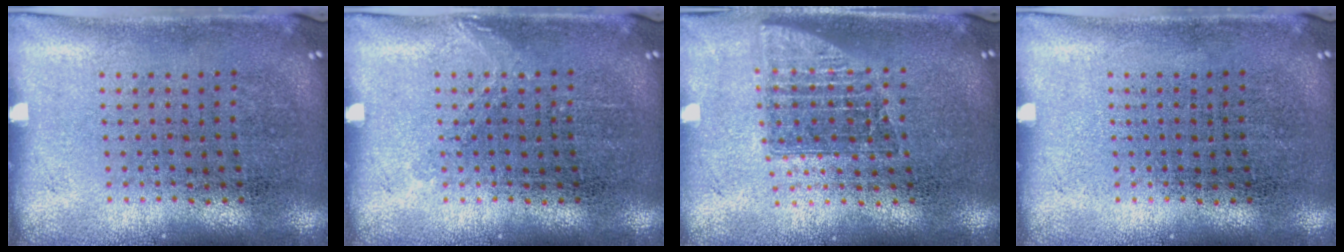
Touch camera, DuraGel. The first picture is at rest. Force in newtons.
{"total": 0.8, "press": 0.8, "slide": 0.2}
{"total": 1.5, "press": 1.2, "slide": 0.9}
{"total": 0.0}